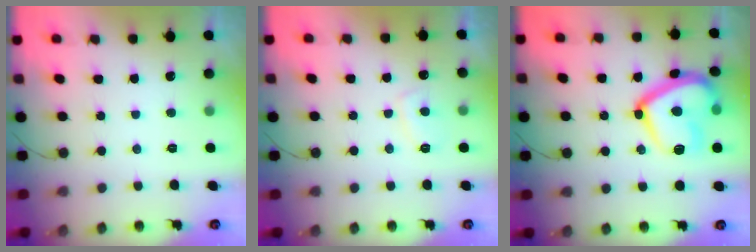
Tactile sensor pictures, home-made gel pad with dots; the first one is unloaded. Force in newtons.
{"total": 3.5, "press": 3.4, "slide": 0.8}
{"total": 19.0, "press": 18.9, "slide": 1.5}